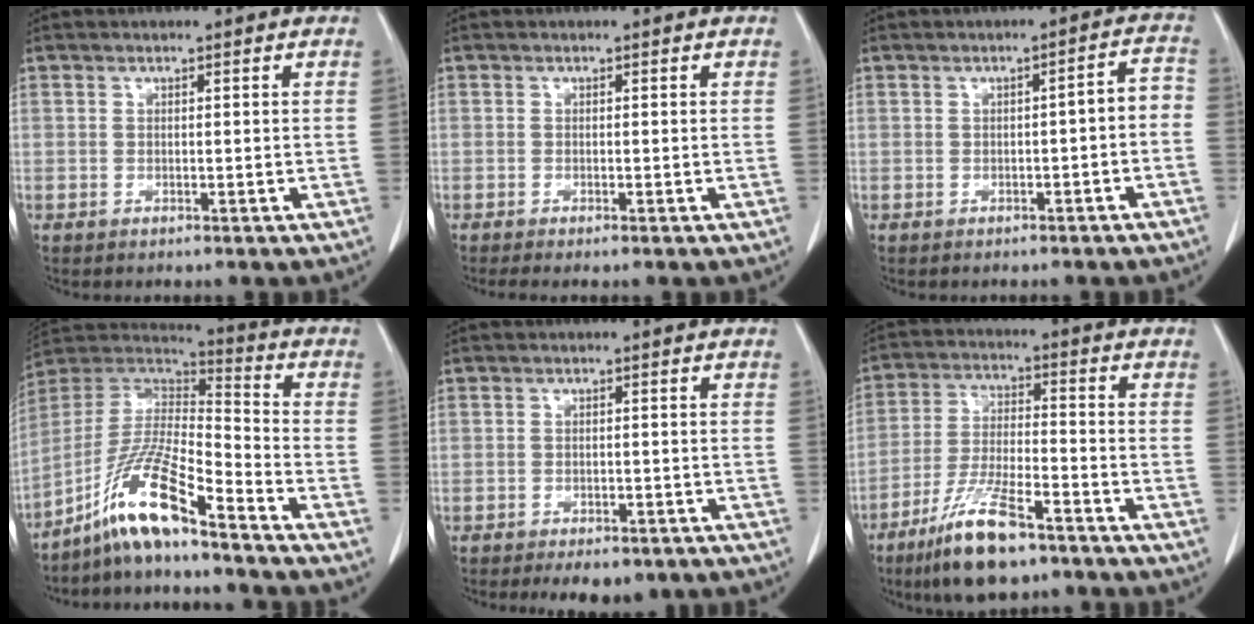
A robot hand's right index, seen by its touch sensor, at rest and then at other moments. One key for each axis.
{"total": 1.2, "fx": -1.0, "fy": -0.1, "fz": 0.7, "tx": -0.015, "ty": -0.003, "tz": -0.016}
{"total": 3.7, "fx": -1.3, "fy": 1.0, "fz": 3.3, "tx": -0.039, "ty": 0.022, "tz": -0.016}
{"total": 13.2, "fx": -9.5, "fy": 0.7, "fz": 9.1, "tx": -0.183, "ty": 0.005, "tz": -0.178}
{"total": 6.5, "fx": -4.9, "fy": 2.9, "fz": 3.1, "tx": -0.032, "ty": -0.001, "tz": -0.057}
{"total": 12.4, "fx": -8.4, "fy": 2.5, "fz": 8.8, "tx": -0.179, "ty": -0.025, "tz": -0.151}